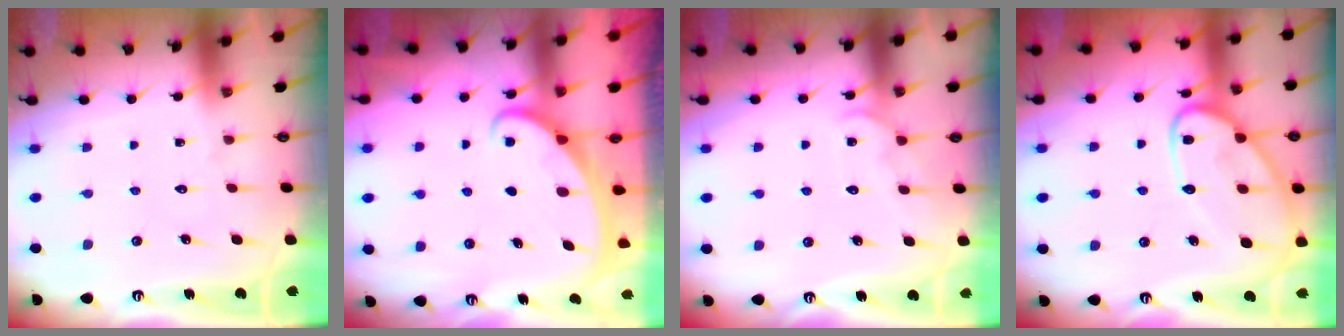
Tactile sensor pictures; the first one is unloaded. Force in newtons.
{"total": 2.2, "press": 2.2, "slide": 0.1}
{"total": 6.6, "press": 6.6, "slide": 0.5}
{"total": 15.6, "press": 15.5, "slide": 1.5}